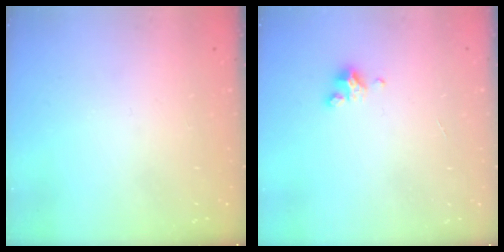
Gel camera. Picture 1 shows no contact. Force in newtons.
{"total": 2.9, "press": 2.9, "slide": 0.3}